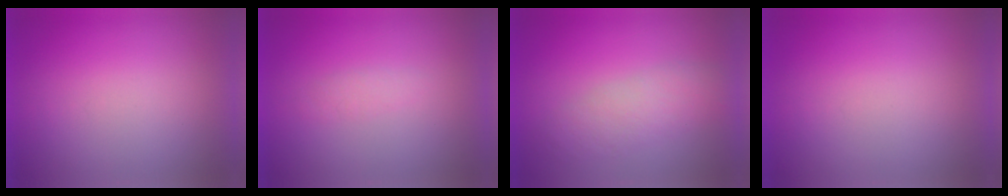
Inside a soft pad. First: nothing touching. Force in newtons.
{"total": 1.3}
{"total": 3.4}
{"total": 0.0}